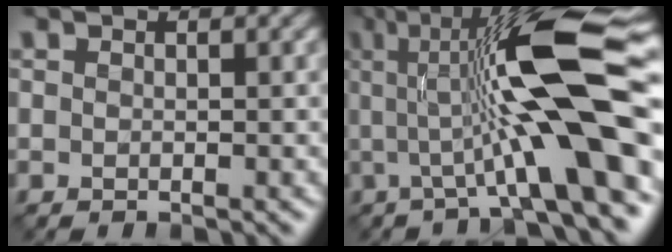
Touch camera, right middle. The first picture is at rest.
{"total": 13.7, "force": [1.5, 2.6, 13.4], "torque": [-0.195, 0.019, 0.021]}